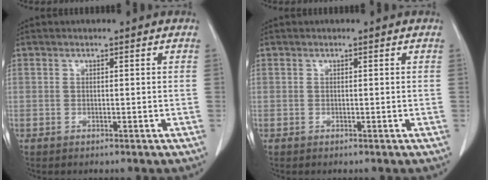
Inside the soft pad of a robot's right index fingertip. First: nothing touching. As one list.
[{"total": 0.0}]